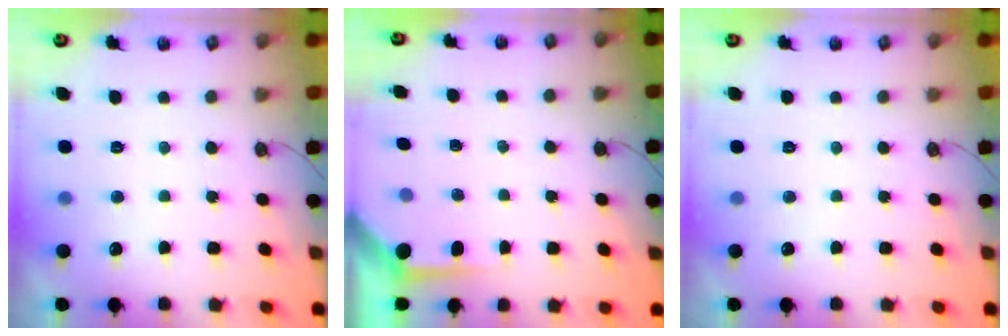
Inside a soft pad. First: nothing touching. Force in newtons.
{"total": 3.4, "press": 3.3, "slide": 0.3}
{"total": 0.0}